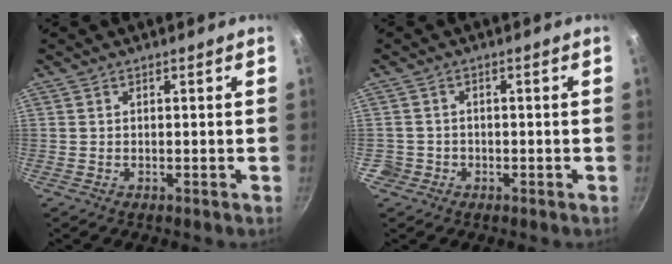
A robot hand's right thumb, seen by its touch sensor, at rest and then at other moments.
{"total": 2.3, "force": [-0.8, 2.2, 0.2], "torque": [0.010, 0.022, -0.009]}